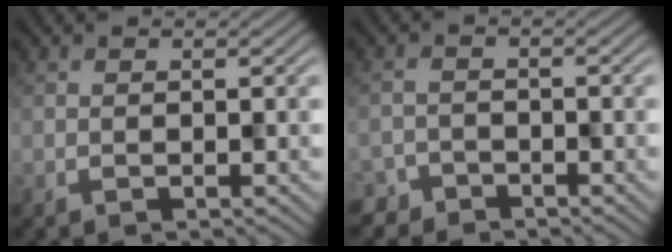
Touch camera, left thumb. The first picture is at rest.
{"total": 2.4, "force": [-2.1, 1.1, -0.7], "torque": [0.017, 0.002, -0.042]}